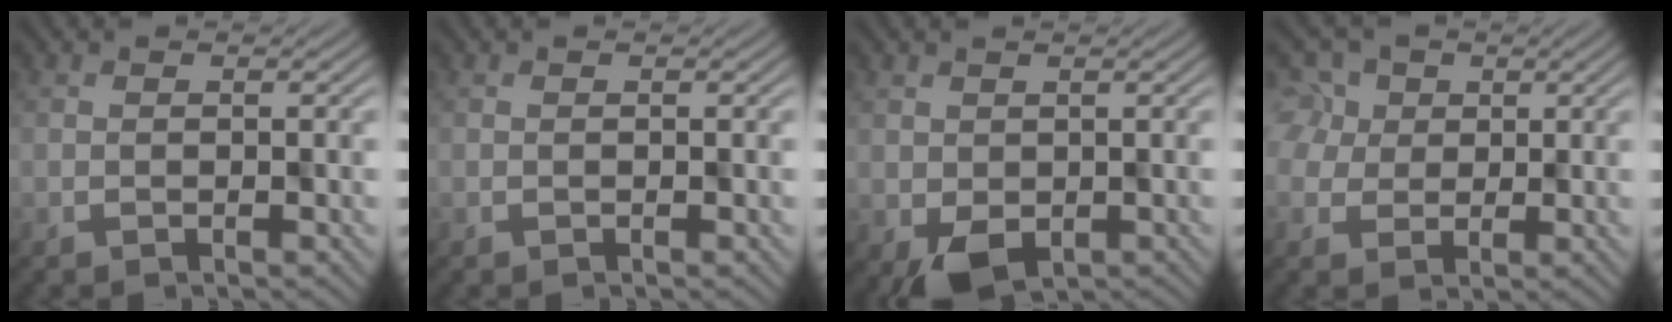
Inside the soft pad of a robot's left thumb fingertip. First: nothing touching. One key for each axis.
{"total": 0.0}
{"total": 4.6, "fx": -1.8, "fy": 3.3, "fz": 2.6, "tx": -0.040, "ty": -0.019, "tz": -0.020}
{"total": 5.3, "fx": 0.7, "fy": 5.1, "fz": 1.2, "tx": -0.044, "ty": 0.004, "tz": -0.011}